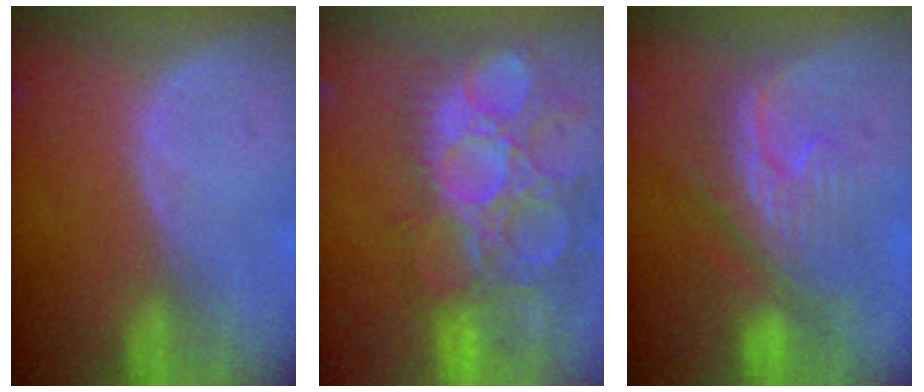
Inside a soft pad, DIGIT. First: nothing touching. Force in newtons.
{"total": 14.5, "press": 12.8, "slide": 6.9}
{"total": 8.0, "press": 7.9, "slide": 1.2}